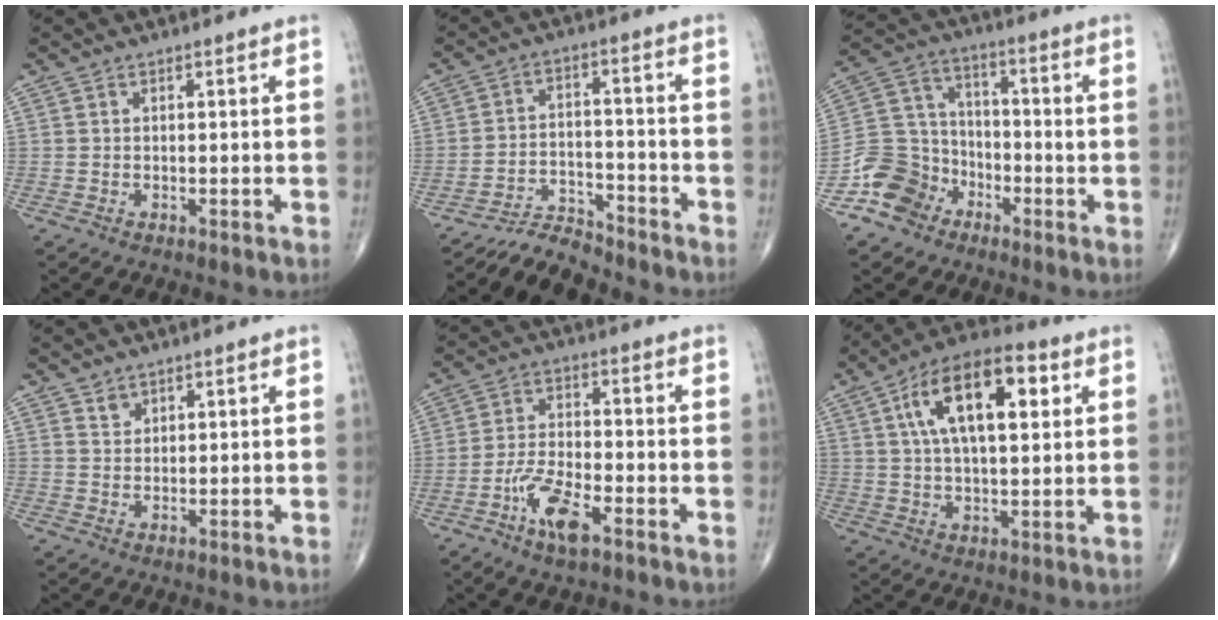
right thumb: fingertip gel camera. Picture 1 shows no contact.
{"total": 6.0, "force": [-5.9, 0.8, -0.4], "torque": [0.009, 0.053, -0.104]}
{"total": 11.2, "force": [-6.0, 8.9, 3.1], "torque": [-0.034, 0.059, -0.120]}
{"total": 2.0, "force": [1.5, 1.2, 0.4], "torque": [0.004, -0.011, 0.026]}
{"total": 8.4, "force": [-4.6, 2.8, 6.5], "torque": [-0.131, 0.017, -0.086]}
{"total": 16.9, "force": [5.4, 7.6, 14.1], "torque": [-0.224, 0.007, 0.085]}